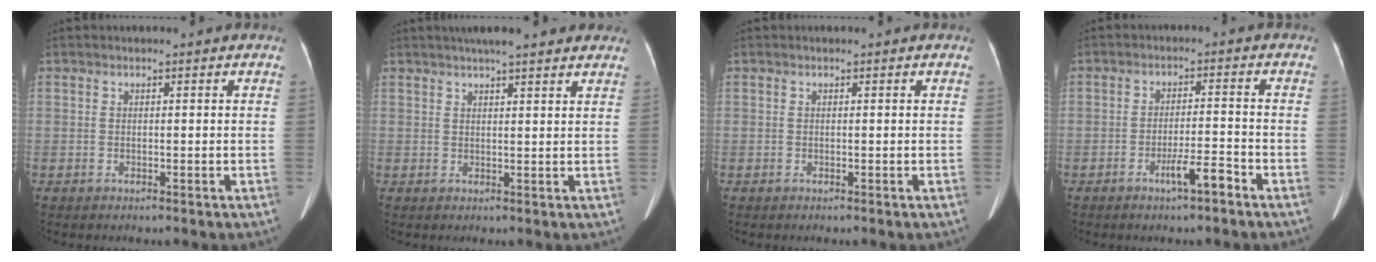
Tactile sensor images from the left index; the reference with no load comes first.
{"total": 11.0, "force": [9.2, 1.4, 5.8], "torque": [-0.074, 0.027, 0.109]}
{"total": 0.0}
{"total": 4.3, "force": [-2.9, 0.2, 3.2], "torque": [-0.058, -0.002, -0.049]}